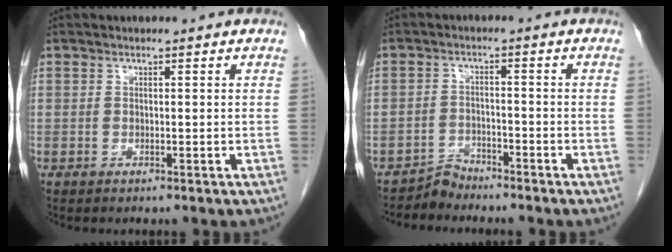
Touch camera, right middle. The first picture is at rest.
{"total": 2.7, "force": [-2.5, 0.5, -0.7], "torque": [0.020, -0.005, -0.046]}